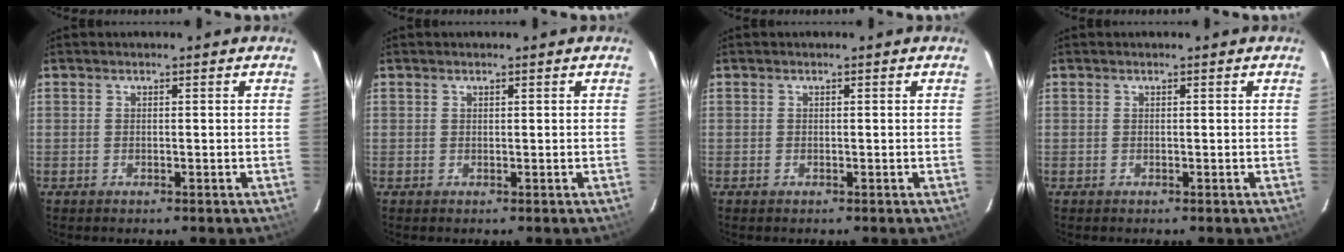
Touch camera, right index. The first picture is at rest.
{"total": 0.0}
{"total": 0.0}
{"total": 0.0}